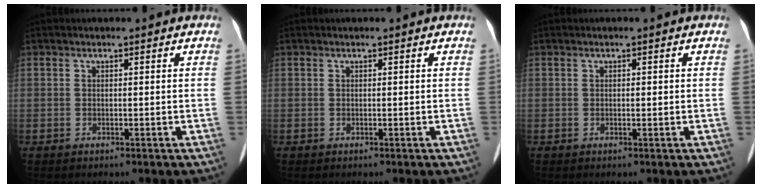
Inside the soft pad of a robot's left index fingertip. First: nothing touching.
{"total": 0.0}
{"total": 0.5, "force": [0.0, 0.1, 0.5], "torque": [-0.010, -0.001, 0.002]}